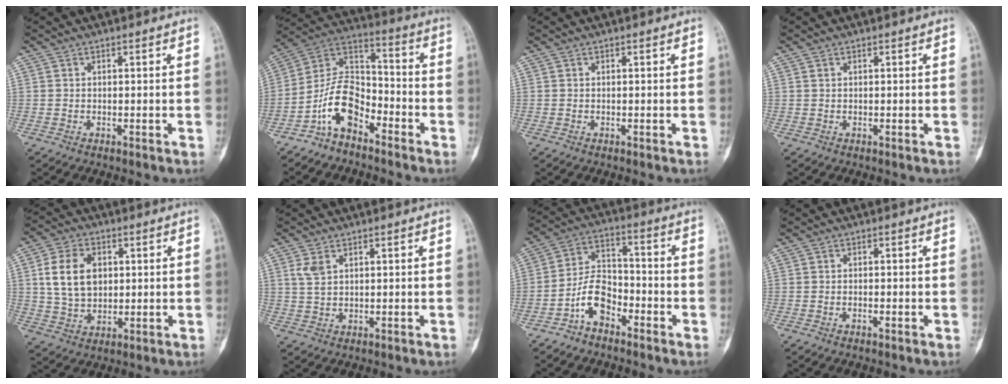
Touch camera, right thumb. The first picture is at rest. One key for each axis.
{"total": 10.9, "fx": -6.5, "fy": 6.2, "fz": 6.3, "tx": -0.102, "ty": 0.079, "tz": -0.136}
{"total": 0.0}
{"total": 0.5, "fx": 0.3, "fy": 0.3, "fz": 0.3, "tx": -0.005, "ty": 0.003, "tz": 0.006}
{"total": 10.8, "fx": 2.2, "fy": 7.6, "fz": 7.4, "tx": -0.121, "ty": -0.002, "tz": 0.047}
{"total": 2.9, "fx": 1.4, "fy": 1.6, "fz": 2.0, "tx": -0.042, "ty": 0.001, "tz": 0.037}
{"total": 8.4, "fx": -4.8, "fy": 5.0, "fz": 4.8, "tx": -0.077, "ty": 0.049, "tz": -0.101}
{"total": 0.8, "fx": -0.4, "fy": 0.3, "fz": 0.6, "tx": -0.010, "ty": 0.007, "tz": -0.006}